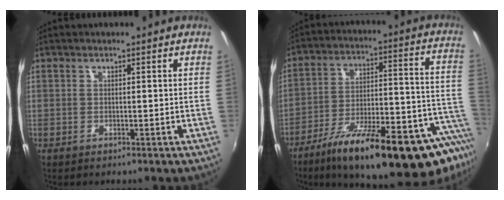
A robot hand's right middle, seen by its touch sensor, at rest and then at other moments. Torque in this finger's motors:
{"motor_torque": [1.08, -1.06, 1.05, 0.21]}